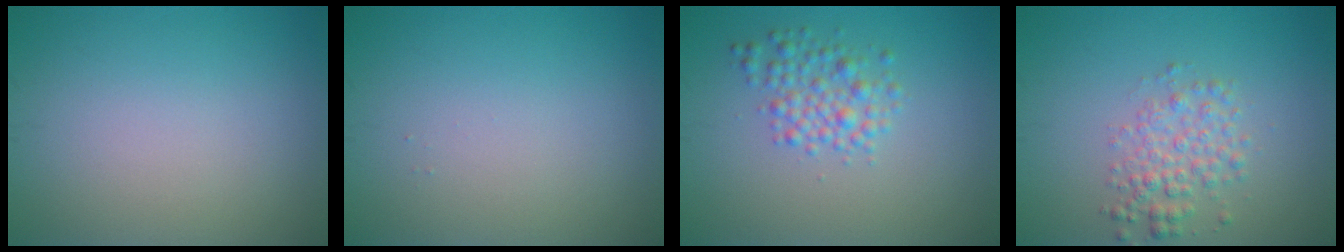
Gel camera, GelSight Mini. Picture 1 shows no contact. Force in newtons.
{"total": 0.0}
{"total": 2.8, "press": 2.8, "slide": 0.1}
{"total": 2.9, "press": 2.9, "slide": 0.1}